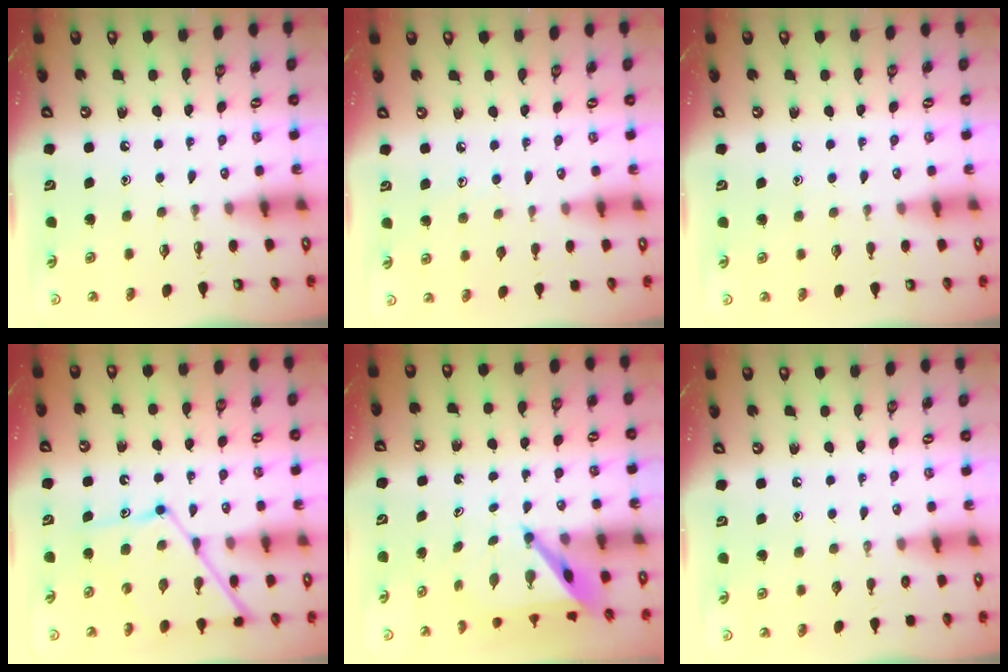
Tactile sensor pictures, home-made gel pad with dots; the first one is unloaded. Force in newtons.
{"total": 3.6, "press": 3.6, "slide": 0.3}
{"total": 3.4, "press": 3.3, "slide": 0.3}
{"total": 12.3, "press": 12.3, "slide": 1.0}
{"total": 5.2, "press": 5.2, "slide": 0.5}
{"total": 0.0}